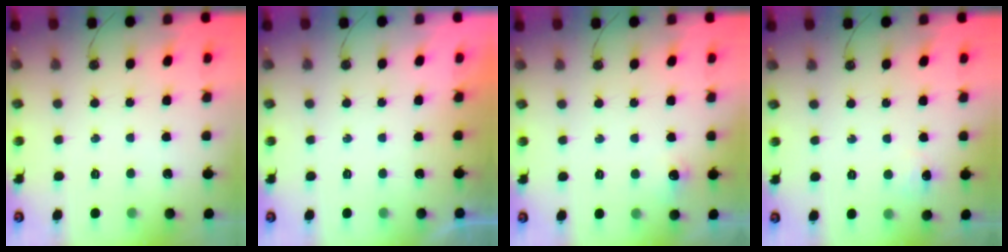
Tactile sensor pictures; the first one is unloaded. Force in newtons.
{"total": 0.0}
{"total": 5.9, "press": 5.9, "slide": 0.8}
{"total": 4.8, "press": 4.7, "slide": 0.6}